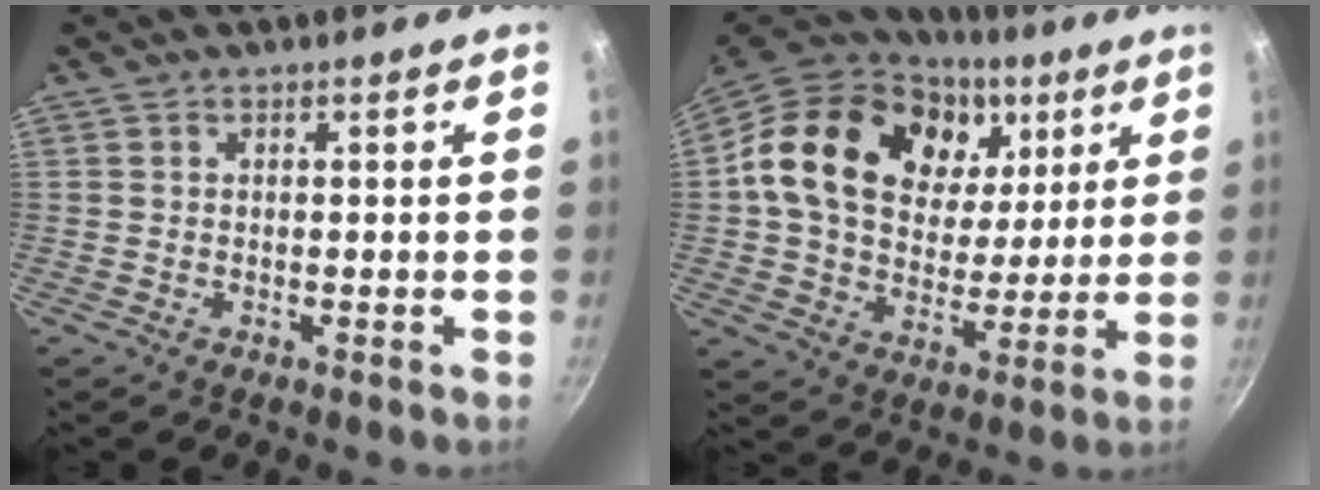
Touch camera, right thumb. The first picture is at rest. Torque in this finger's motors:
{"motor_torque": [2.27, 2.73, 0.29, -0.09, 0.38]}